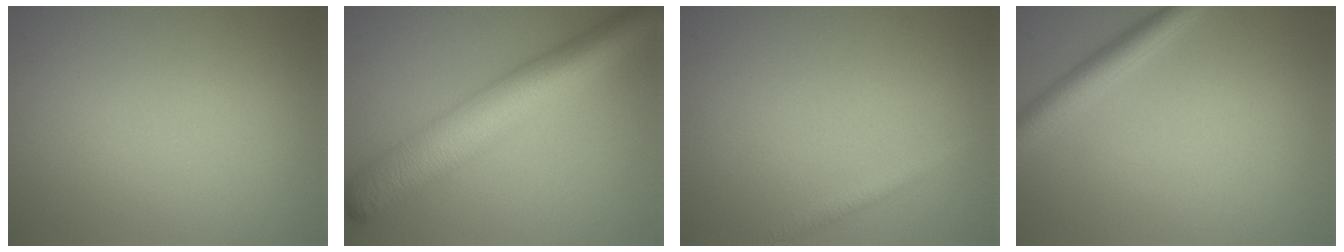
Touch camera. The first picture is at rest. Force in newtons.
{"total": 8.1, "press": 8.1, "slide": 0.1}
{"total": 1.2, "press": 1.2, "slide": 0.0}
{"total": 3.0, "press": 2.9, "slide": 0.2}